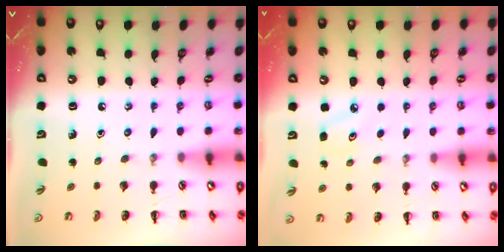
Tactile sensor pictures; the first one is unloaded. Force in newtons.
{"total": 5.4, "press": 5.2, "slide": 1.7}